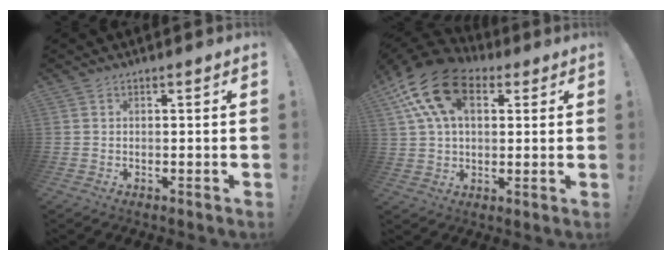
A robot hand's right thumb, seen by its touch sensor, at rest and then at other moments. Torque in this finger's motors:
{"motor_torque": [1.23, 2.67, 0.60, -0.17, 0.20]}